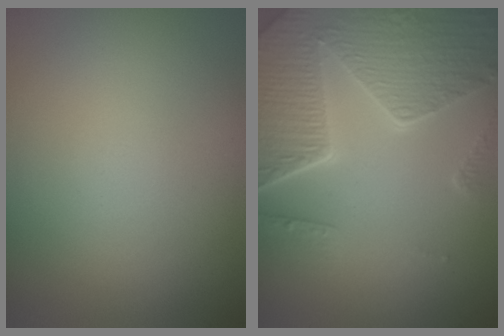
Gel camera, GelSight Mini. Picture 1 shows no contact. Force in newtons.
{"total": 8.1, "press": 5.9, "slide": 5.5}